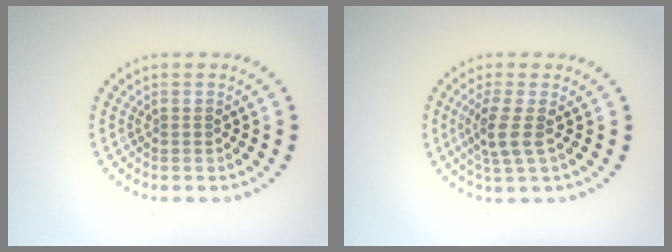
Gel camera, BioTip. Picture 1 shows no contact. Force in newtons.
{"total": 2.6, "press": 2.1, "slide": 1.6}